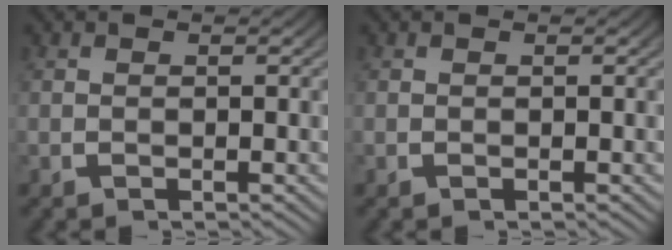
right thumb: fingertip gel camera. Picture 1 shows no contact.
{"total": 0.0}